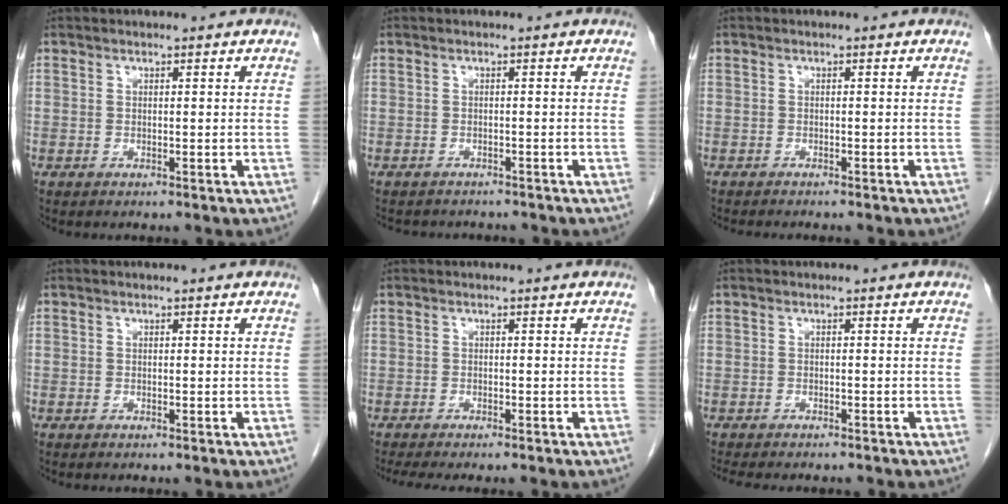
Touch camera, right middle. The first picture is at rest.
{"total": 5.9, "force": [-5.4, 2.0, 1.4], "torque": [-0.020, 0.001, -0.065]}
{"total": 4.0, "force": [-3.5, 0.5, 1.8], "torque": [-0.026, -0.009, -0.043]}
{"total": 0.0}
{"total": 5.1, "force": [-4.3, 0.4, 2.6], "torque": [-0.031, -0.012, -0.064]}
{"total": 7.9, "force": [-7.0, 1.9, 3.3], "torque": [-0.044, -0.006, -0.092]}